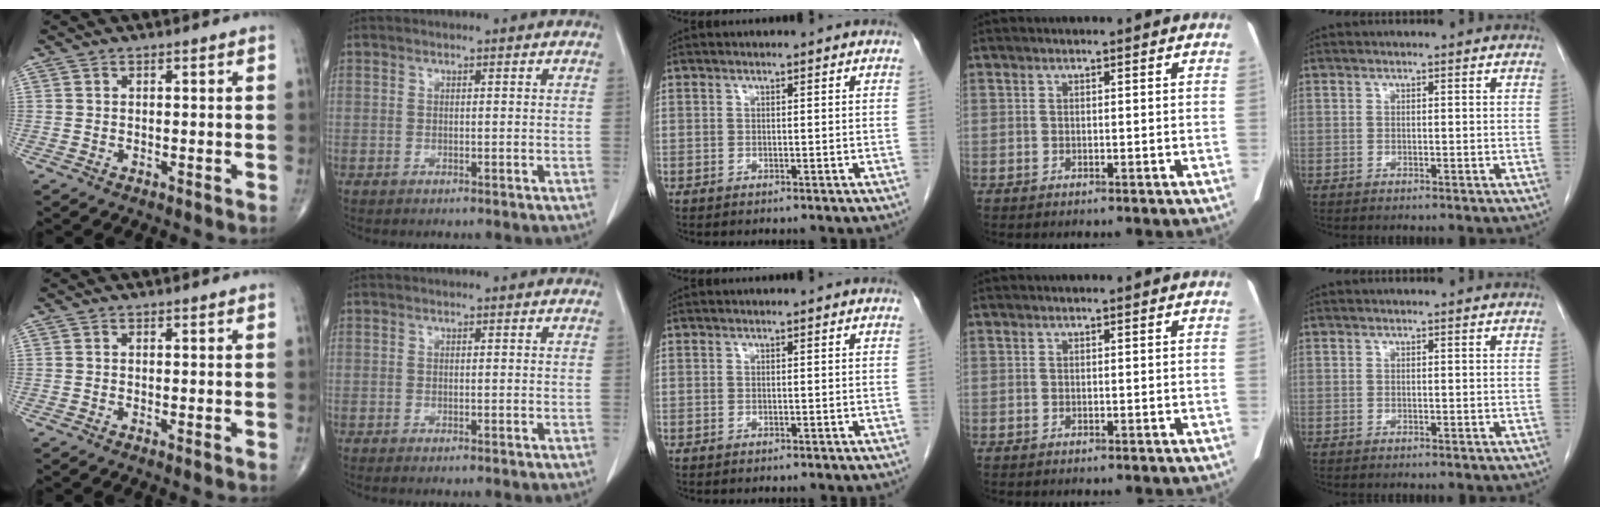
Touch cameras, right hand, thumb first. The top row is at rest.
{"thumb": {"total": 0.6, "force": [-0.4, 0.0, 0.5], "torque": [-0.012, -0.002, -0.007]}, "index": {"total": 0.6, "force": [-0.5, -0.1, 0.3], "torque": [-0.006, -0.001, -0.009]}}